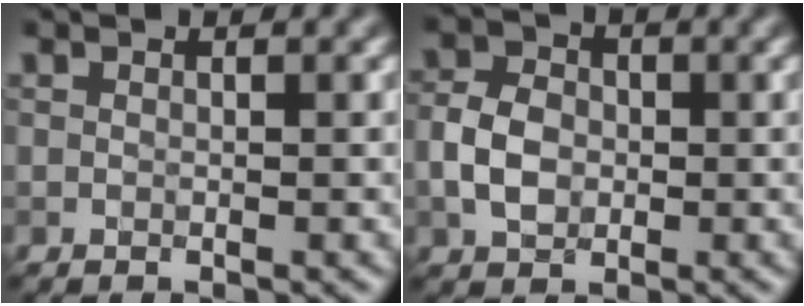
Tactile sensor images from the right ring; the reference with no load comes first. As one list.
[{"total": 4.1, "force": [-0.7, 3.1, 2.6], "torque": [-0.054, 0.004, -0.018]}]